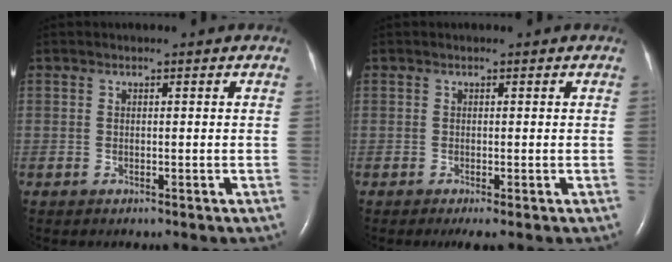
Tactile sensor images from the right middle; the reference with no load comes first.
{"total": 1.5, "force": [-0.9, 0.1, 1.3], "torque": [-0.023, -0.006, -0.013]}